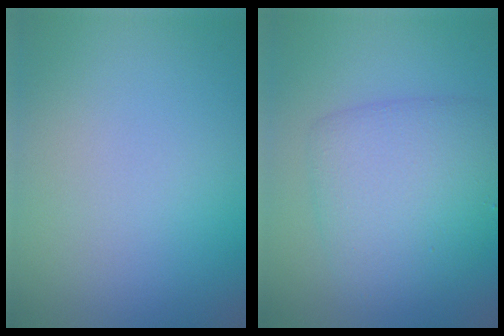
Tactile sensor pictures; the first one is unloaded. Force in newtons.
{"total": 5.0, "press": 5.0, "slide": 0.1}